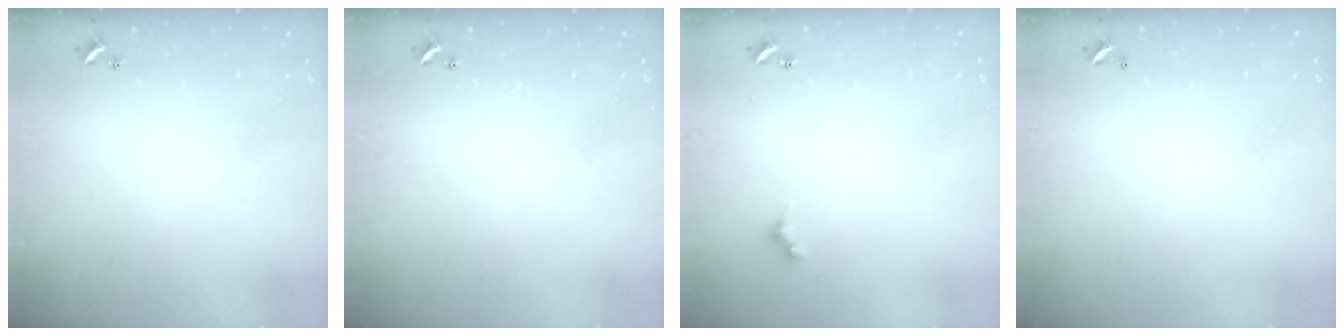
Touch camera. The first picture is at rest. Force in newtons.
{"total": 0.0}
{"total": 2.6, "press": 2.6, "slide": 0.5}
{"total": 2.9, "press": 2.9, "slide": 0.1}